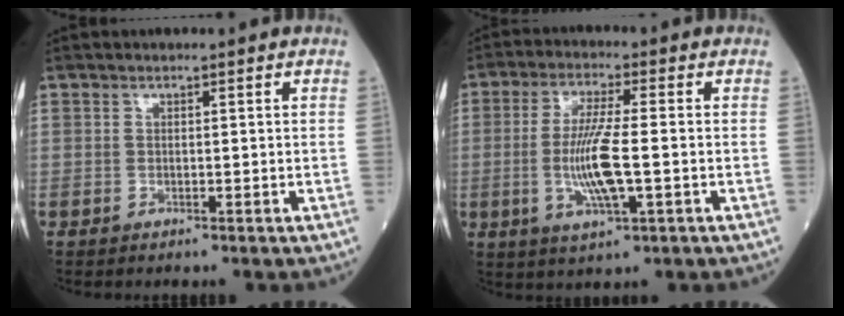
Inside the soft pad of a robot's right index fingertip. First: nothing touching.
{"total": 8.9, "force": [-1.5, 0.9, 8.7], "torque": [-0.179, -0.007, -0.030]}